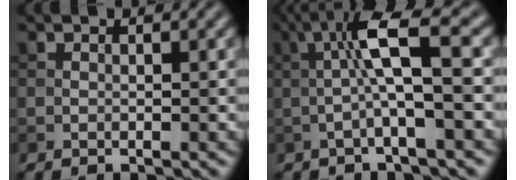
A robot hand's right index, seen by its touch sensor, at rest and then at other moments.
{"total": 5.7, "force": [0.2, 0.6, 5.7], "torque": [-0.110, 0.020, -0.002]}